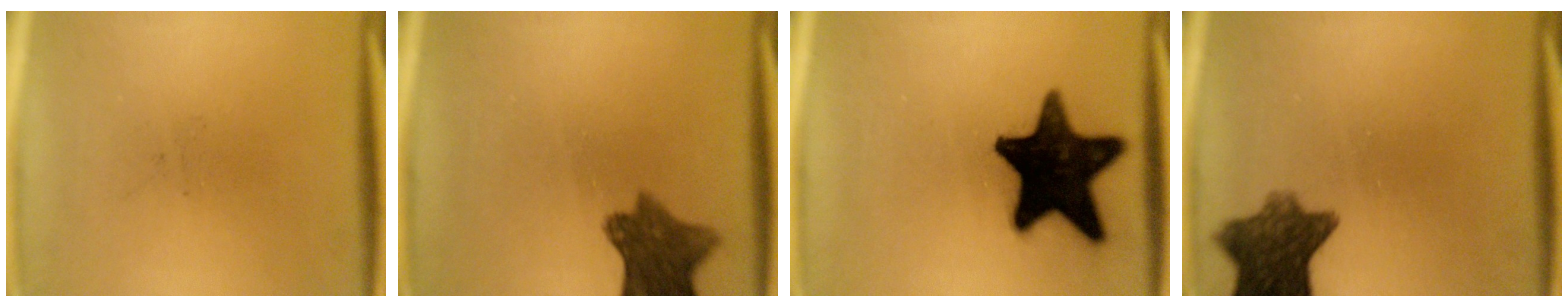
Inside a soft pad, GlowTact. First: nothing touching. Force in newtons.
{"total": 8.7}
{"total": 19.7}
{"total": 9.4}